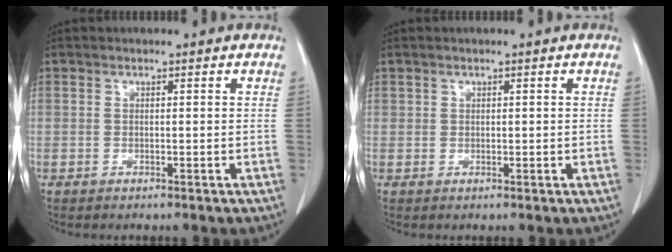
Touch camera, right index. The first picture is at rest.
{"total": 0.8, "force": [0.4, 0.6, 0.2], "torque": [0.005, -0.002, 0.006]}